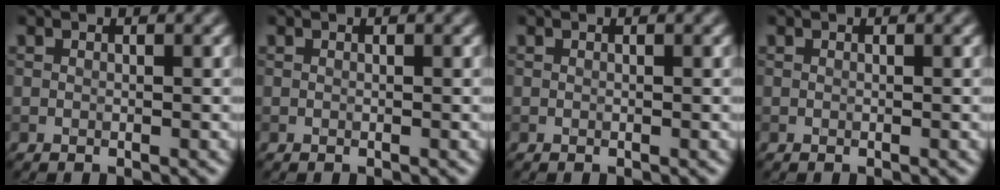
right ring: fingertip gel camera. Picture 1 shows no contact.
{"total": 0.0}
{"total": 0.0}
{"total": 0.0}